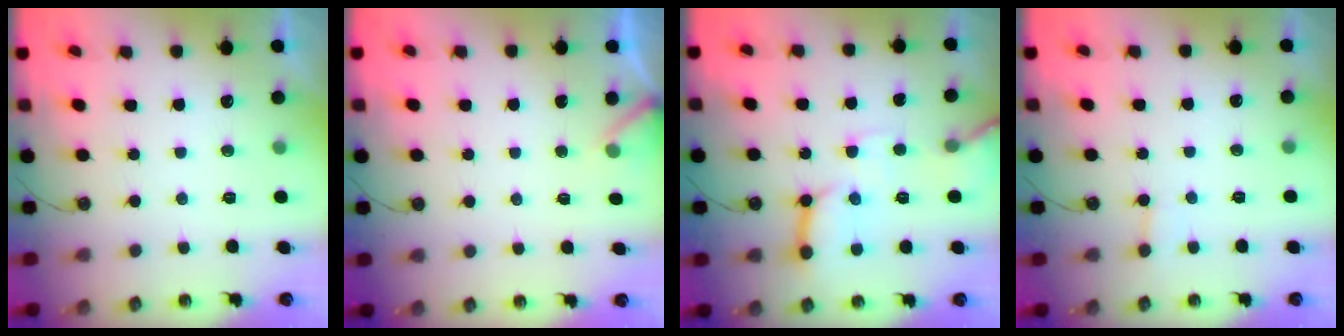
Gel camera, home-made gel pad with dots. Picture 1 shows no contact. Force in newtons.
{"total": 4.4, "press": 4.4, "slide": 0.2}
{"total": 12.2, "press": 12.2, "slide": 1.1}
{"total": 2.4, "press": 2.4, "slide": 0.3}